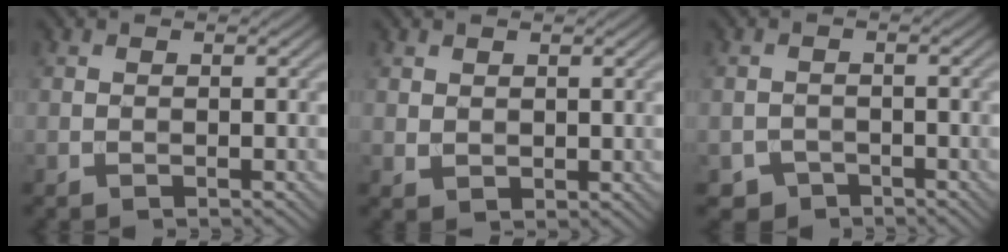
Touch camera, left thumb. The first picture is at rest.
{"total": 1.4, "force": [0.9, 0.9, 0.4], "torque": [-0.011, -0.005, 0.024]}
{"total": 2.5, "force": [-1.8, 1.6, 0.3], "torque": [0.000, -0.004, -0.037]}